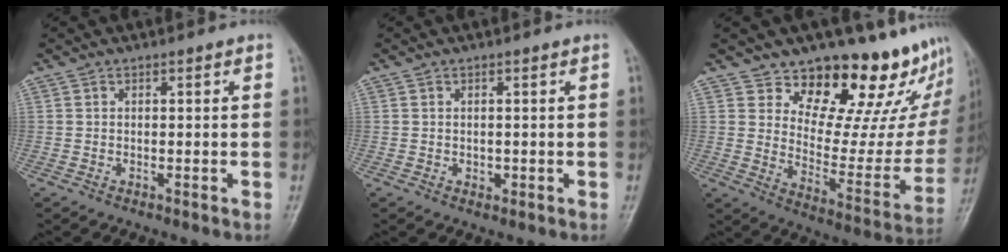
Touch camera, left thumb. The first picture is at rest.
{"total": 0.9, "force": [0.0, 0.7, 0.5], "torque": [-0.005, 0.000, 0.002]}
{"total": 22.4, "force": [17.7, 9.5, 9.8], "torque": [-0.080, -0.133, 0.235]}